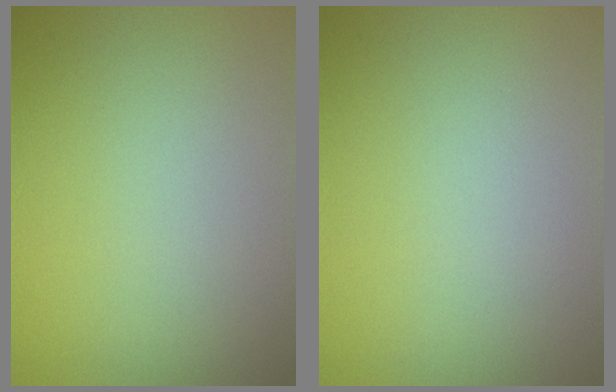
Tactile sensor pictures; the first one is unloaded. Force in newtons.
{"total": 0.0}